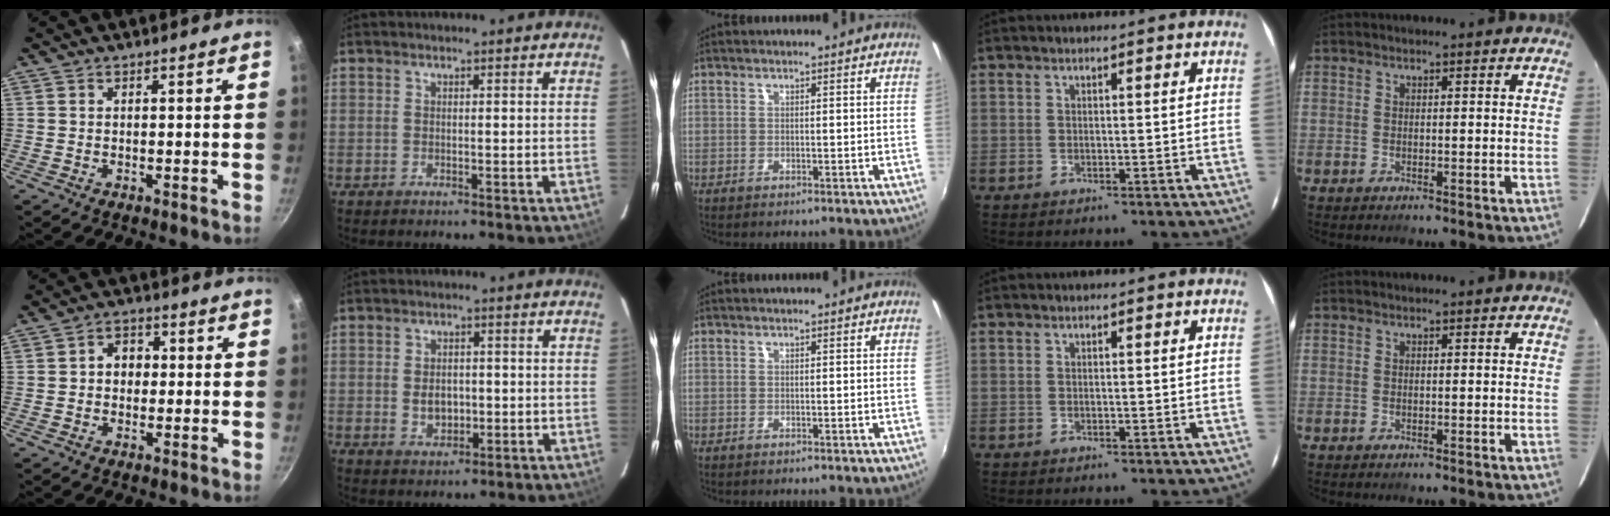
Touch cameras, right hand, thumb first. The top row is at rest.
{"thumb": {"total": 4.9, "force": [0.2, 4.0, 2.8], "torque": [-0.013, 0.011, -0.003]}, "index": {"total": 4.6, "force": [-0.5, 3.4, 3.1], "torque": [-0.052, -0.002, -0.002]}}